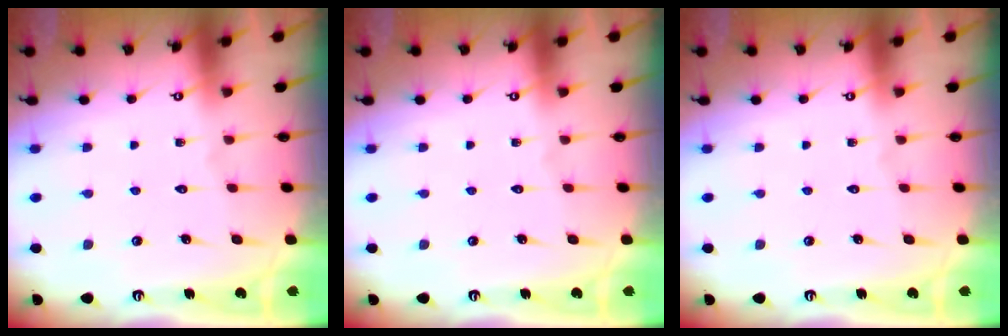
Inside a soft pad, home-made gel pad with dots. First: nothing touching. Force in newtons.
{"total": 0.0}
{"total": 0.0}